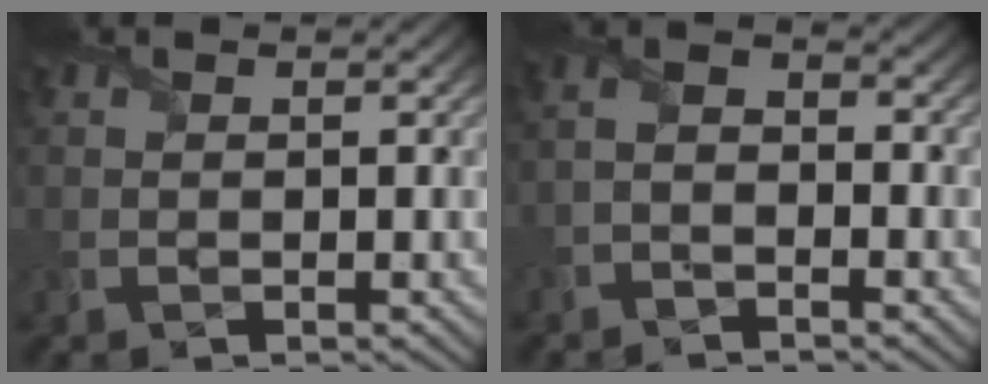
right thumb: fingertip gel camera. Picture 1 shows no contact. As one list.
[{"total": 2.6, "force": [-1.9, 1.2, 1.5], "torque": [-0.033, 0.008, -0.046]}]